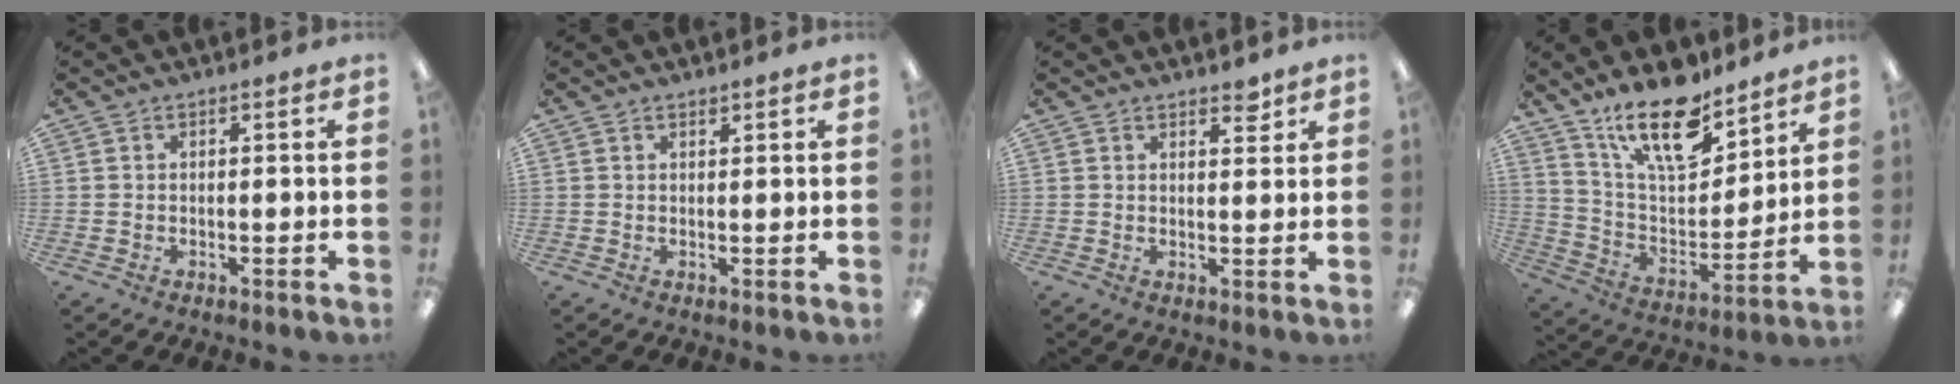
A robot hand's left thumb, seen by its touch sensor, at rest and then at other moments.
{"total": 0.9, "force": [0.9, 0.2, 0.0], "torque": [-0.002, -0.001, 0.017]}
{"total": 3.1, "force": [2.7, 1.3, 1.0], "torque": [0.001, -0.015, 0.045]}
{"total": 18.9, "force": [13.6, 7.5, 10.8], "torque": [-0.184, -0.080, 0.235]}